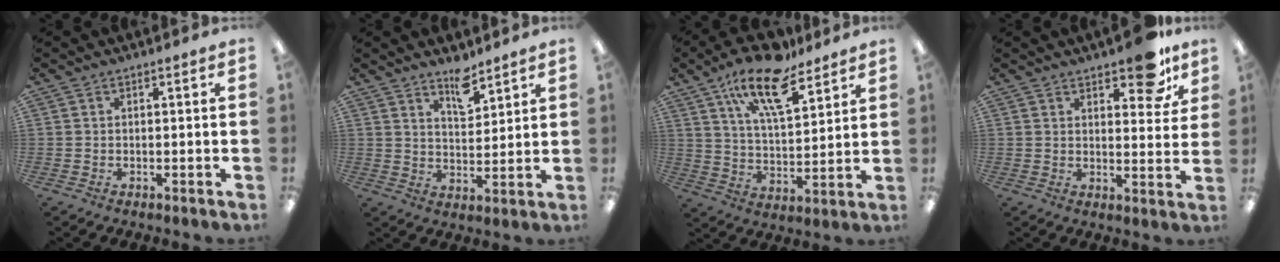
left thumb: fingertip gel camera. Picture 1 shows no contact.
{"total": 7.1, "force": [5.8, 2.6, 3.2], "torque": [-0.038, -0.041, 0.099]}
{"total": 17.5, "force": [11.5, 6.8, 11.2], "torque": [-0.188, -0.055, 0.196]}
{"total": 10.2, "force": [7.1, 4.0, 6.2], "torque": [-0.064, -0.037, 0.116]}